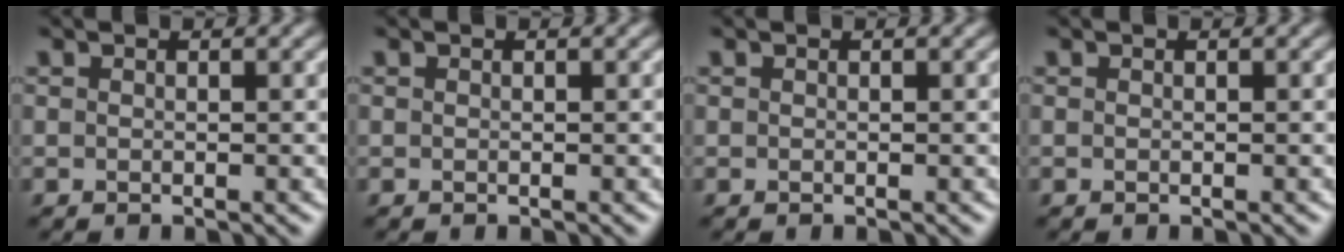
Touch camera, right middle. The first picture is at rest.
{"total": 0.0}
{"total": 0.0}
{"total": 0.0}